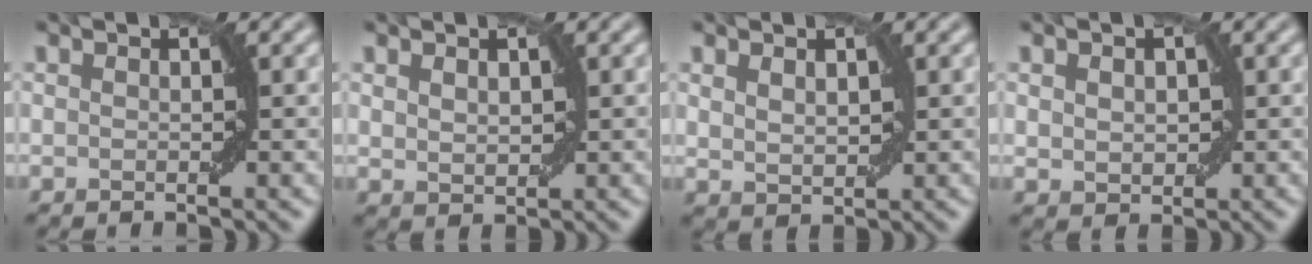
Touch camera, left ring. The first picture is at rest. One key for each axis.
{"total": 1.5, "fx": 0.7, "fy": 1.0, "fz": 0.9, "tx": -0.015, "ty": -0.001, "tz": 0.020}
{"total": 1.7, "fx": 0.8, "fy": 1.0, "fz": 1.1, "tx": -0.021, "ty": -0.002, "tz": 0.023}
{"total": 1.9, "fx": 0.4, "fy": 1.4, "fz": 1.2, "tx": -0.019, "ty": 0.000, "tz": 0.011}